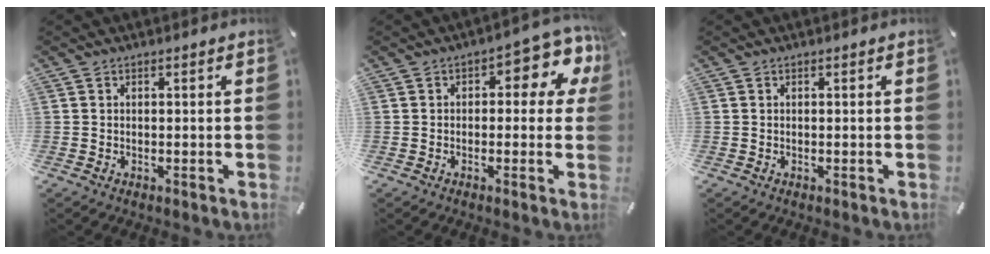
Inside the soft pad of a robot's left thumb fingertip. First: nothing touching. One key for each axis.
{"total": 8.8, "fx": 2.7, "fy": 4.5, "fz": 7.0, "tx": -0.081, "ty": -0.018, "tz": 0.039}
{"total": 0.0}